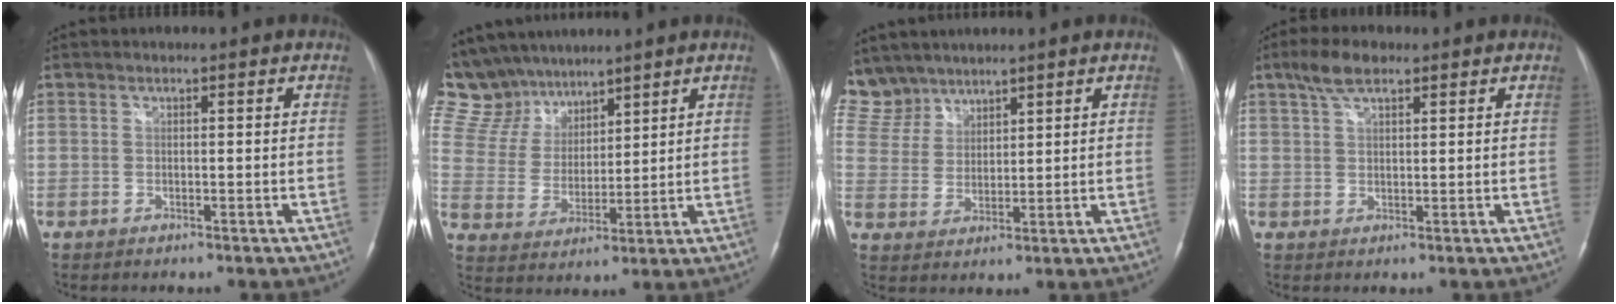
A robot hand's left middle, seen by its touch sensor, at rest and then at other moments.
{"total": 13.2, "force": [11.4, 6.2, 2.7], "torque": [-0.069, 0.028, 0.231]}
{"total": 8.6, "force": [7.5, 4.1, 0.2], "torque": [-0.014, 0.011, 0.164]}
{"total": 4.7, "force": [3.2, 1.6, 3.1], "torque": [-0.070, 0.014, 0.063]}